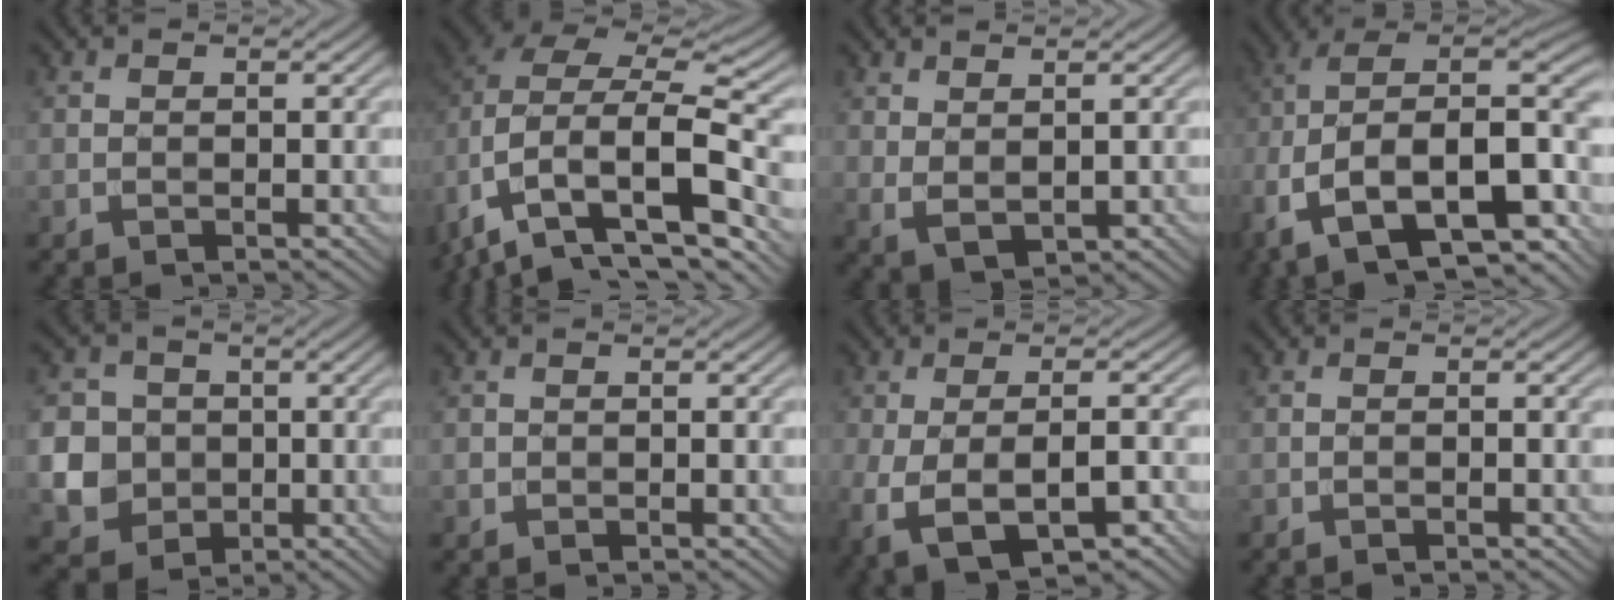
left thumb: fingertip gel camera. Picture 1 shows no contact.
{"total": 13.6, "force": [-6.8, 7.6, 8.9], "torque": [-0.192, -0.036, -0.080]}
{"total": 2.6, "force": [1.4, 1.3, 1.8], "torque": [-0.043, -0.006, 0.035]}
{"total": 19.7, "force": [-4.8, 12.0, 14.8], "torque": [-0.280, -0.021, -0.062]}
{"total": 9.0, "force": [-0.8, 8.5, 2.7], "torque": [-0.099, -0.012, -0.036]}
{"total": 0.7, "force": [-0.3, 0.6, 0.1], "torque": [-0.001, -0.003, -0.007]}
{"total": 9.0, "force": [-3.9, 3.9, 7.1], "torque": [-0.151, -0.024, -0.061]}
{"total": 0.8, "force": [-0.6, 0.0, 0.5], "torque": [-0.009, 0.001, -0.012]}